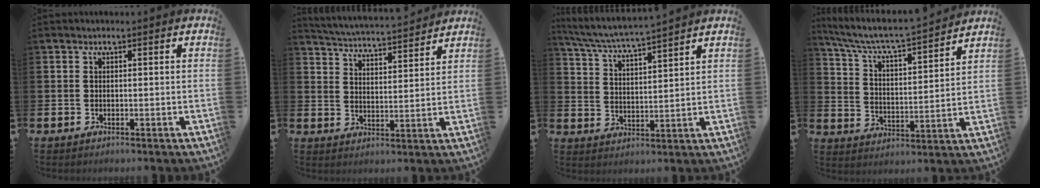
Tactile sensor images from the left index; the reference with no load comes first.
{"total": 4.9, "force": [4.9, 0.1, 0.4], "torque": [-0.029, -0.040, 0.084]}
{"total": 5.7, "force": [5.5, -0.3, 1.4], "torque": [-0.051, -0.034, 0.095]}
{"total": 6.6, "force": [6.2, 0.2, 2.2], "torque": [-0.073, -0.051, 0.101]}